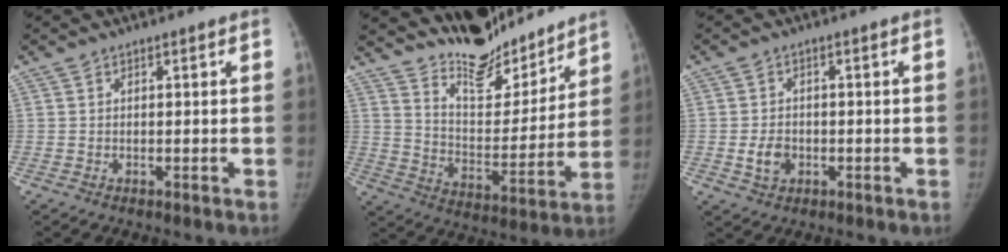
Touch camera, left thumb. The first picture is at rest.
{"total": 16.9, "force": [15.3, 5.0, 5.1], "torque": [-0.036, -0.118, 0.254]}
{"total": 3.7, "force": [-0.8, 2.9, 2.2], "torque": [-0.032, 0.003, -0.011]}